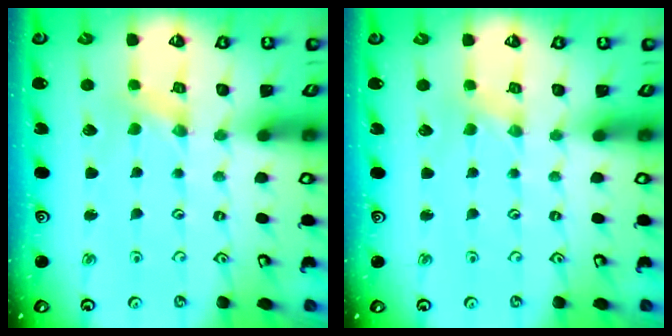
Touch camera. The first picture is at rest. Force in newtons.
{"total": 0.0}